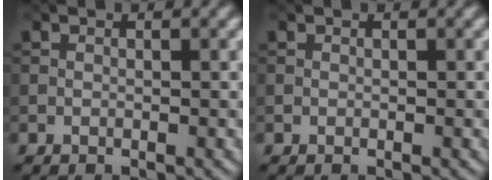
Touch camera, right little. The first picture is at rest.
{"total": 0.0}